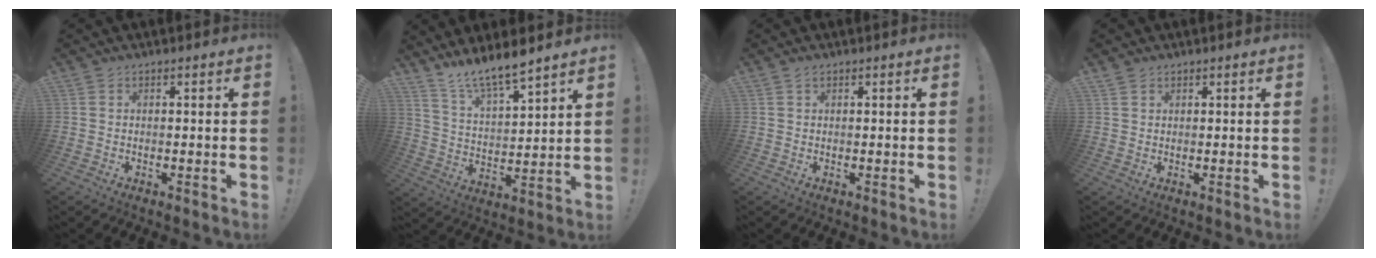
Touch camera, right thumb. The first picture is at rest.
{"total": 10.2, "force": [9.4, 0.7, 3.9], "torque": [-0.081, -0.078, 0.168]}
{"total": 0.8, "force": [0.5, 0.3, 0.5], "torque": [-0.008, 0.000, 0.009]}
{"total": 1.5, "force": [1.3, 0.9, 0.1], "torque": [0.000, -0.007, 0.024]}